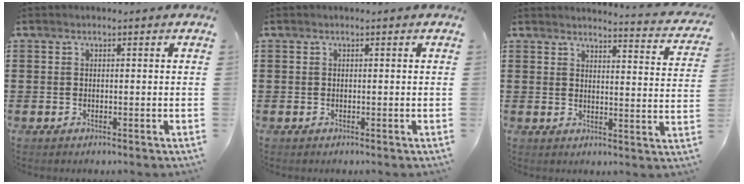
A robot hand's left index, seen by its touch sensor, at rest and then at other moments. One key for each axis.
{"total": 0.0}
{"total": 2.8, "fx": 2.7, "fy": -0.4, "fz": 0.7, "tx": -0.021, "ty": -0.029, "tz": 0.041}